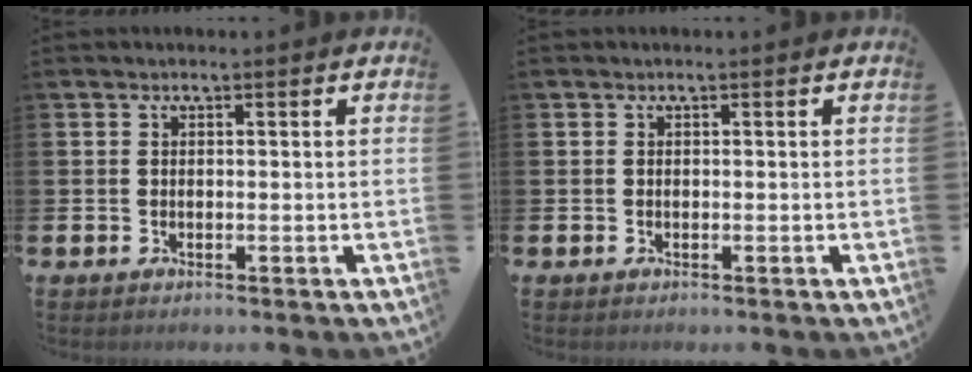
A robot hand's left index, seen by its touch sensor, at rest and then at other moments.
{"total": 0.0}